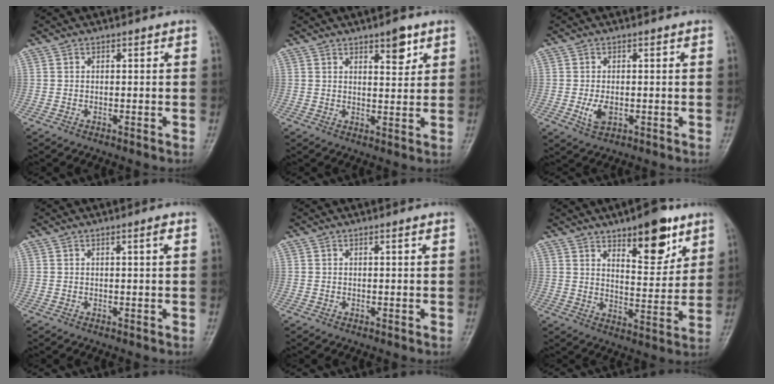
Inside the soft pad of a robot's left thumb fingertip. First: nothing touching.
{"total": 4.9, "force": [3.0, 1.8, 3.4], "torque": [-0.035, -0.019, 0.043]}
{"total": 3.5, "force": [-0.6, 2.1, 2.8], "torque": [-0.053, -0.007, -0.008]}
{"total": 1.4, "force": [0.6, -0.1, 1.3], "torque": [-0.023, -0.002, 0.010]}
{"total": 0.6, "force": [0.3, -0.1, 0.5], "torque": [-0.012, -0.001, 0.007]}
{"total": 12.5, "force": [7.6, 4.9, 8.6], "torque": [-0.093, -0.049, 0.117]}